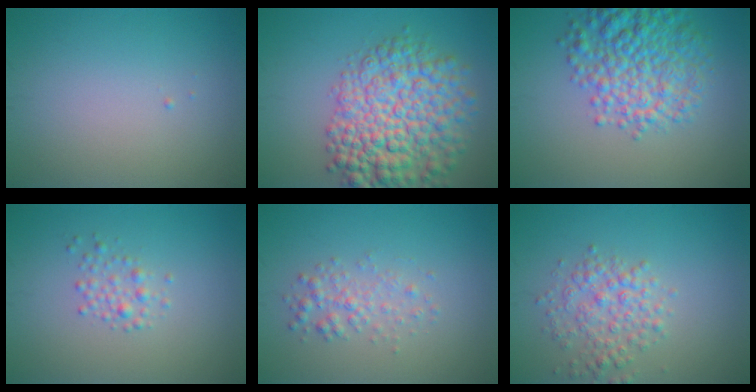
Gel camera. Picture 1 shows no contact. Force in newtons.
{"total": 9.7, "press": 9.7, "slide": 0.3}
{"total": 7.0, "press": 7.0, "slide": 0.3}
{"total": 2.2, "press": 2.2, "slide": 0.1}
{"total": 2.1, "press": 2.1, "slide": 0.0}
{"total": 3.4, "press": 3.4, "slide": 0.1}